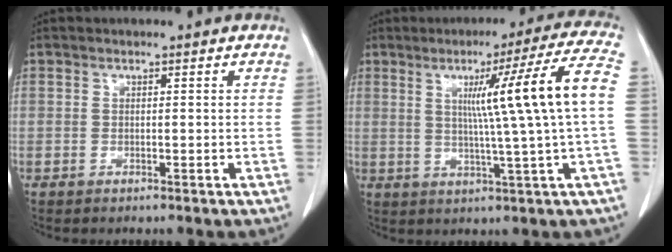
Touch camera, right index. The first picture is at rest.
{"total": 14.1, "force": [1.8, -2.4, 13.7], "torque": [-0.192, 0.005, 0.026]}